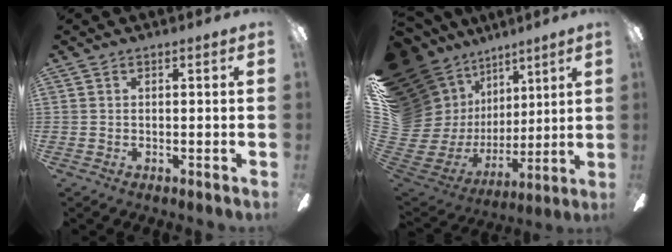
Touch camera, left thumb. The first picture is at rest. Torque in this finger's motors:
{"motor_torque": [3.40, 1.61, 1.64, -1.14, 0.45]}